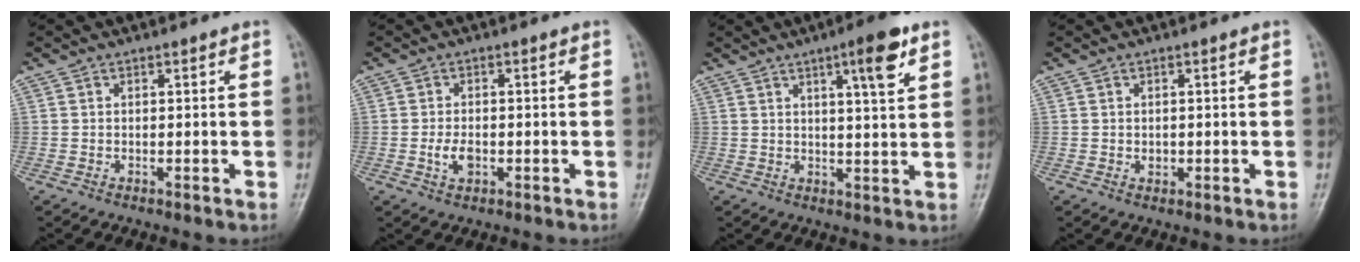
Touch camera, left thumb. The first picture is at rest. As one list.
[{"total": 3.3, "force": [-0.9, 2.0, 2.5], "torque": [-0.046, 0.001, -0.015]}, {"total": 7.1, "force": [3.8, 1.1, 6.0], "torque": [-0.085, -0.019, 0.056]}, {"total": 1.3, "force": [-0.1, 1.1, 0.7], "torque": [-0.007, 0.000, 0.001]}]